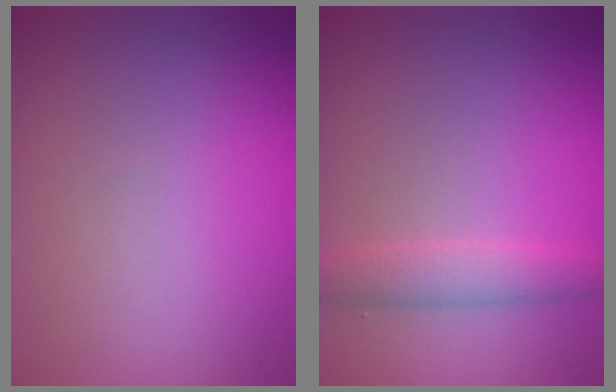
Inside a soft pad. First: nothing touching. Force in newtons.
{"total": 2.4, "press": 2.4, "slide": 0.1}